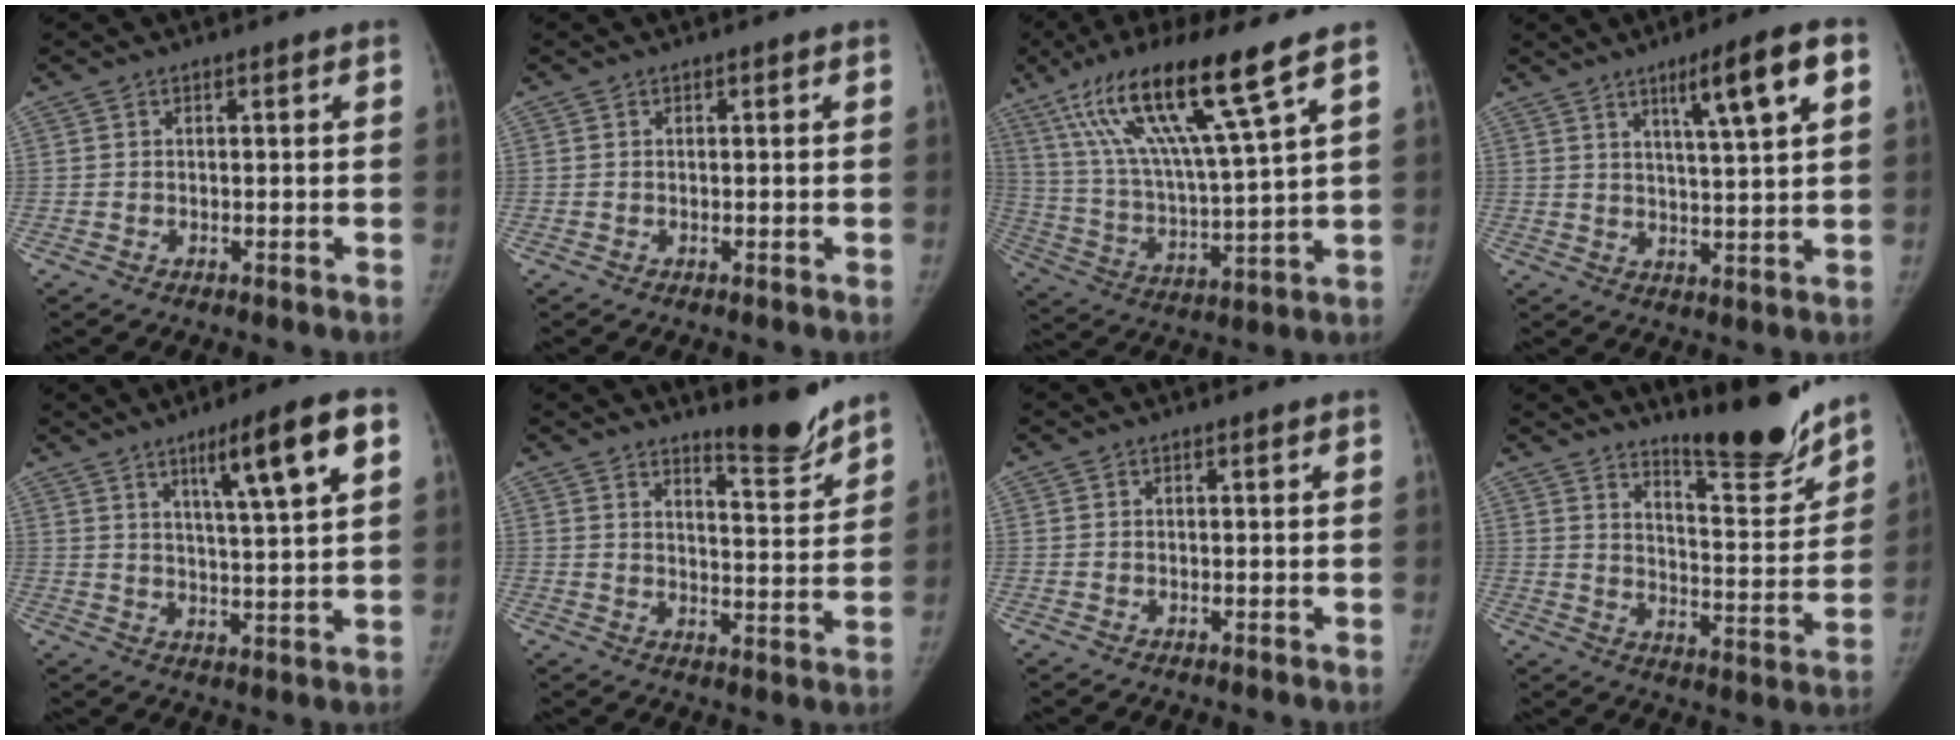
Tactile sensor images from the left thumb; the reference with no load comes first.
{"total": 0.0}
{"total": 19.4, "force": [11.3, 1.3, 15.7], "torque": [-0.291, -0.041, 0.208]}
{"total": 10.2, "force": [4.7, 0.8, 9.0], "torque": [-0.139, -0.013, 0.073]}
{"total": 11.5, "force": [5.5, 1.0, 10.1], "torque": [-0.155, -0.017, 0.085]}
{"total": 7.4, "force": [6.6, 0.9, 3.2], "torque": [-0.028, -0.064, 0.102]}
{"total": 0.0}
{"total": 13.7, "force": [11.7, 2.2, 6.6], "torque": [-0.066, -0.101, 0.184]}